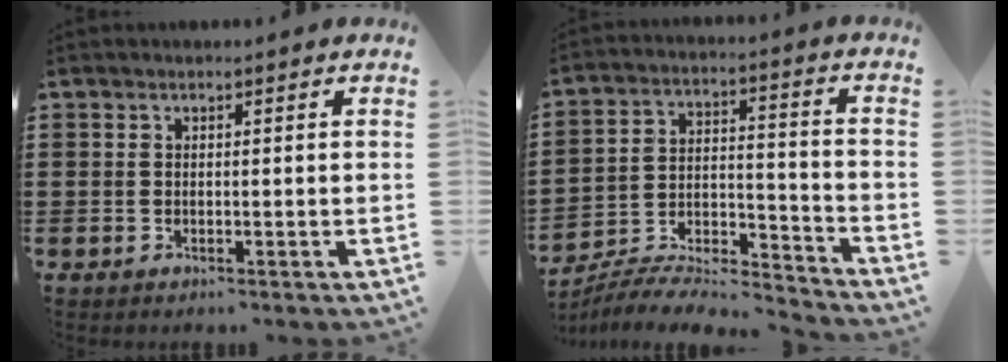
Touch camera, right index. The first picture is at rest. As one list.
[{"total": 7.1, "force": [-6.8, 0.8, 1.9], "torque": [-0.035, 0.002, -0.138]}]